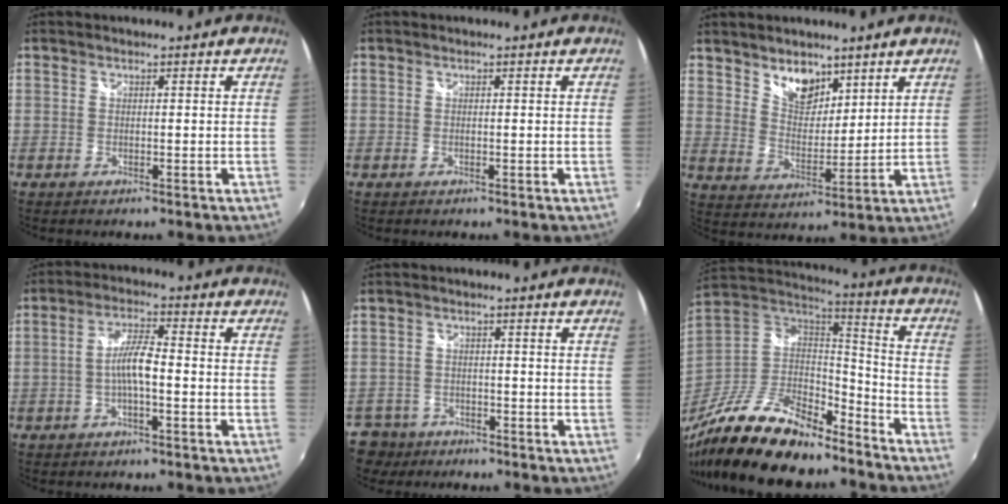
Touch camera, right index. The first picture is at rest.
{"total": 0.0}
{"total": 8.3, "force": [5.9, 4.6, 3.4], "torque": [-0.044, 0.003, 0.110]}
{"total": 5.3, "force": [-1.6, 0.9, 4.9], "torque": [-0.098, 0.010, -0.028]}
{"total": 5.2, "force": [-3.5, 3.8, 0.2], "torque": [-0.022, 0.013, -0.066]}
{"total": 26.7, "force": [-19.9, 8.9, 15.4], "torque": [-0.309, -0.033, -0.339]}